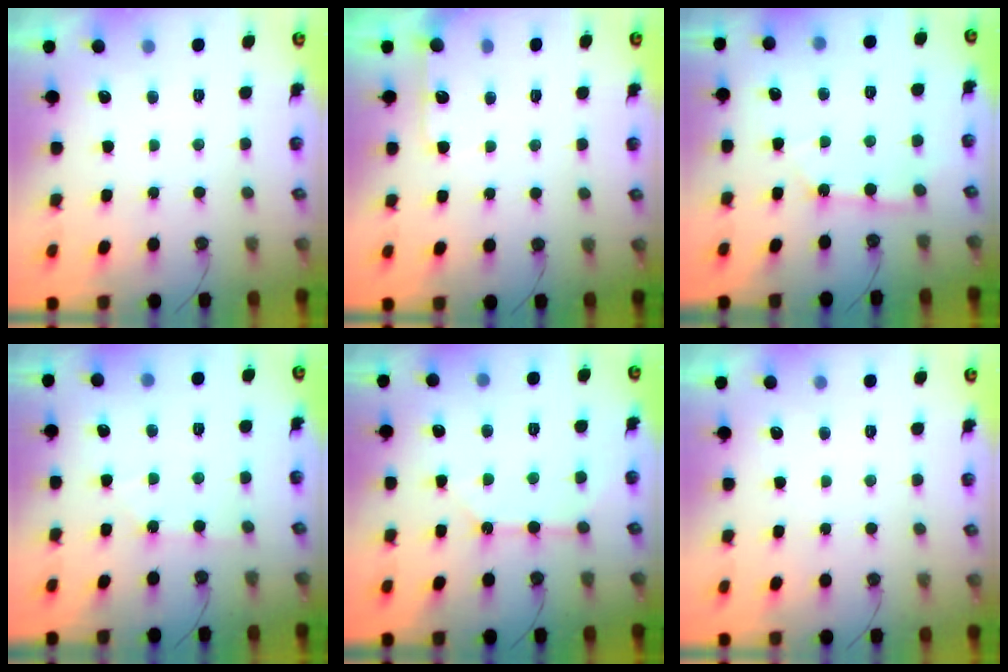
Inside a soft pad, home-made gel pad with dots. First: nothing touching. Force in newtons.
{"total": 4.9, "press": 4.9, "slide": 0.4}
{"total": 3.0, "press": 3.0, "slide": 0.1}
{"total": 2.9, "press": 2.8, "slide": 0.6}
{"total": 9.0, "press": 9.0, "slide": 1.0}
{"total": 0.0}